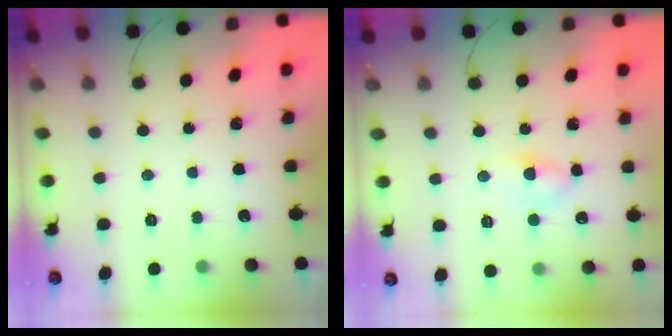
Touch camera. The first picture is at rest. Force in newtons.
{"total": 5.2, "press": 5.0, "slide": 1.3}